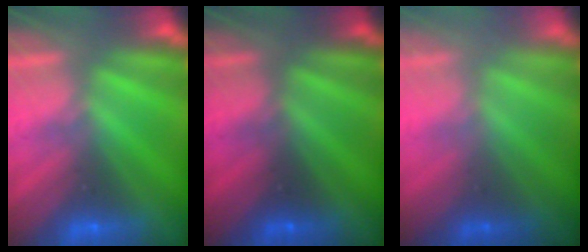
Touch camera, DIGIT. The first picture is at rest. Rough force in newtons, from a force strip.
{"total": 2.4}
{"total": 2.4}